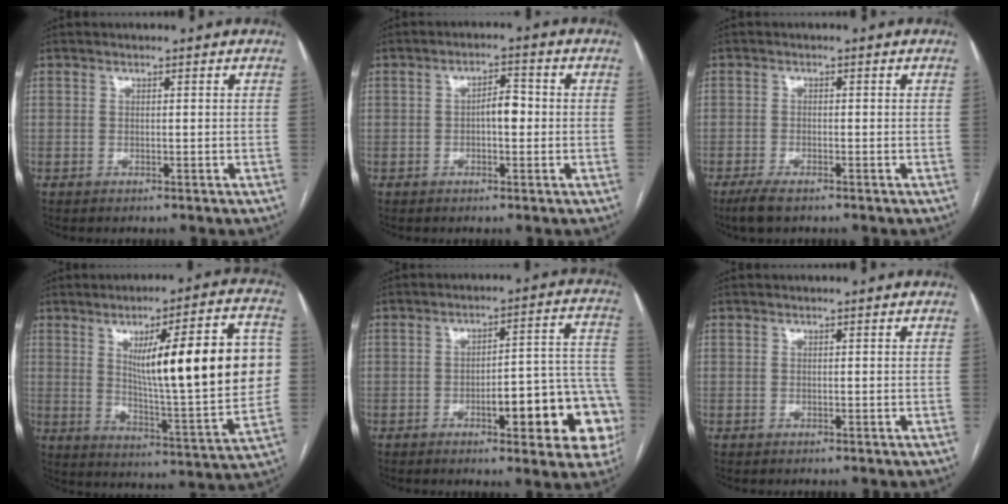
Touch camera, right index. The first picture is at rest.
{"total": 3.6, "force": [-0.4, 1.5, 3.3], "torque": [-0.048, 0.013, -0.007]}
{"total": 3.4, "force": [-2.5, 0.8, 2.2], "torque": [-0.050, -0.006, -0.044]}
{"total": 22.1, "force": [3.8, 2.5, 21.6], "torque": [-0.291, 0.010, 0.054]}
{"total": 15.4, "force": [-5.4, 3.8, 13.9], "torque": [-0.104, 0.042, -0.059]}
{"total": 0.0}